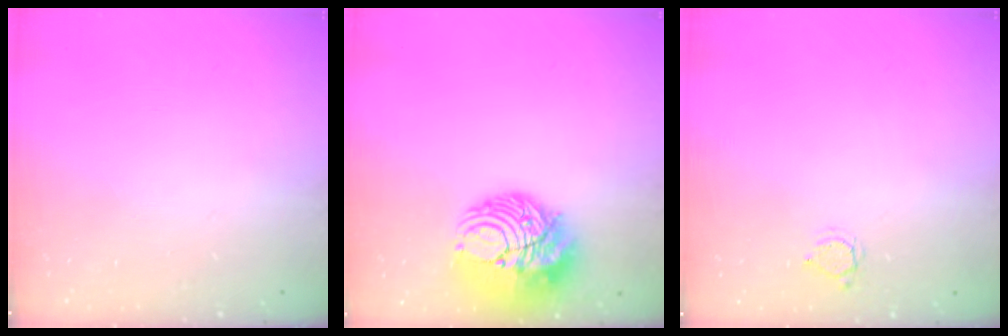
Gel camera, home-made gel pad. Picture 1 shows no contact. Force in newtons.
{"total": 12.2, "press": 12.1, "slide": 1.0}
{"total": 2.7, "press": 2.7, "slide": 0.2}